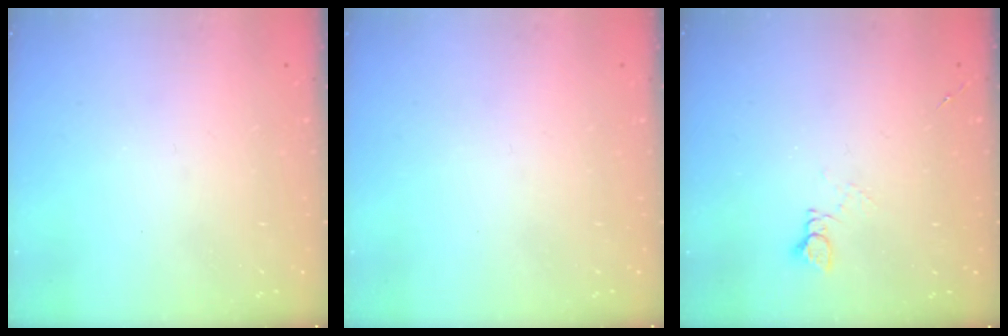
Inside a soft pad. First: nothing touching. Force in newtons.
{"total": 0.0}
{"total": 3.7, "press": 3.7, "slide": 0.5}